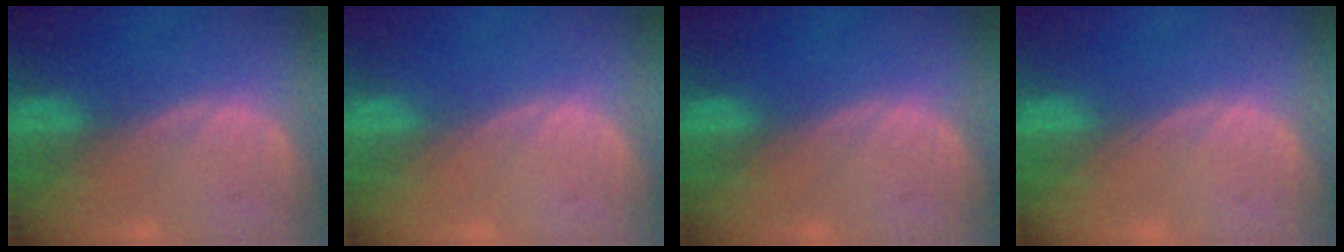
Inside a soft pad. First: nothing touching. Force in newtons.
{"total": 0.0}
{"total": 0.0}
{"total": 0.0}